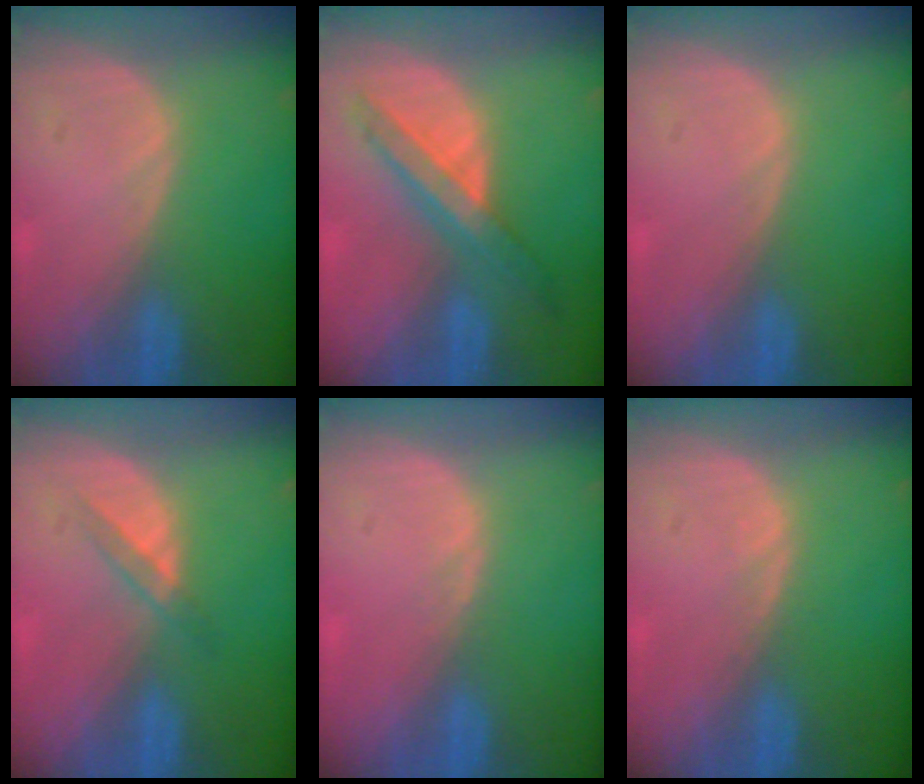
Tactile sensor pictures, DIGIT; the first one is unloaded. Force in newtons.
{"total": 6.9, "press": 6.3, "slide": 2.9}
{"total": 0.0}
{"total": 2.4, "press": 2.2, "slide": 1.1}
{"total": 0.5, "press": 0.5, "slide": 0.1}
{"total": 0.5, "press": 0.5, "slide": 0.1}